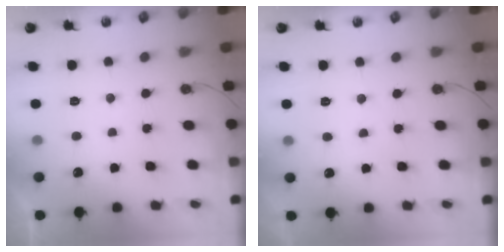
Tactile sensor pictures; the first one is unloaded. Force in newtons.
{"total": 3.8, "press": 3.7, "slide": 0.7}